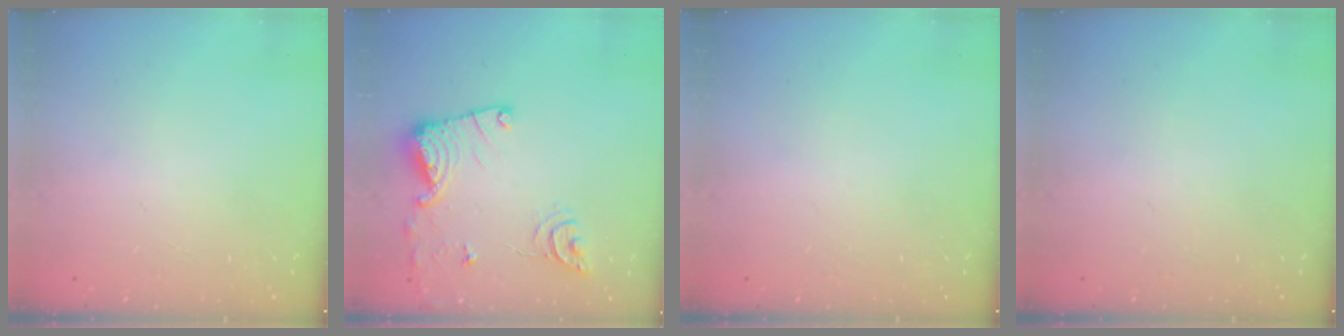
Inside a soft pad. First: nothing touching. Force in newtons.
{"total": 14.7, "press": 14.7, "slide": 0.7}
{"total": 0.0}
{"total": 0.0}